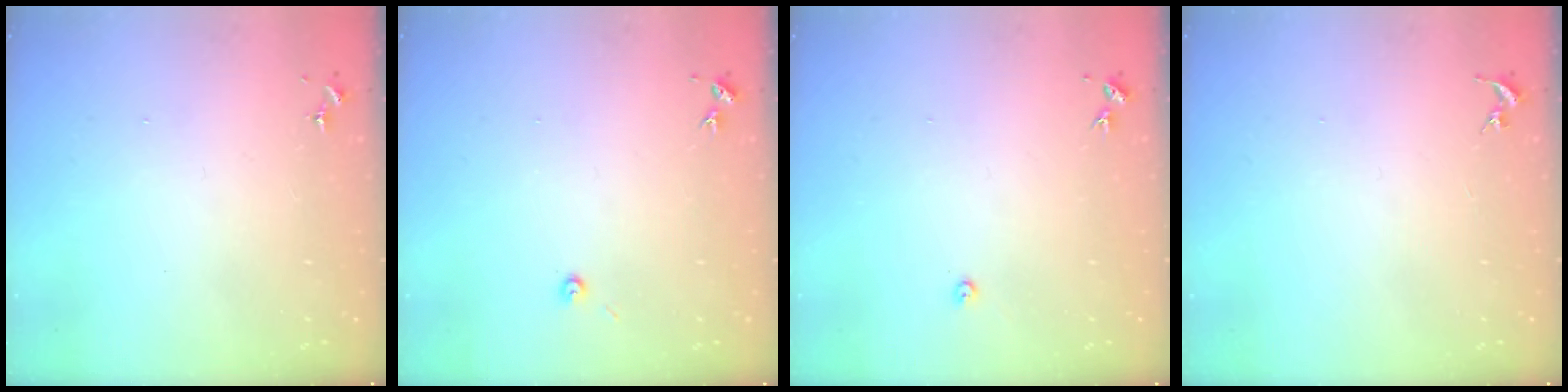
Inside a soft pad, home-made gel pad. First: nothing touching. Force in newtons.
{"total": 3.0, "press": 3.0, "slide": 0.3}
{"total": 2.2, "press": 2.2, "slide": 0.3}
{"total": 0.0}